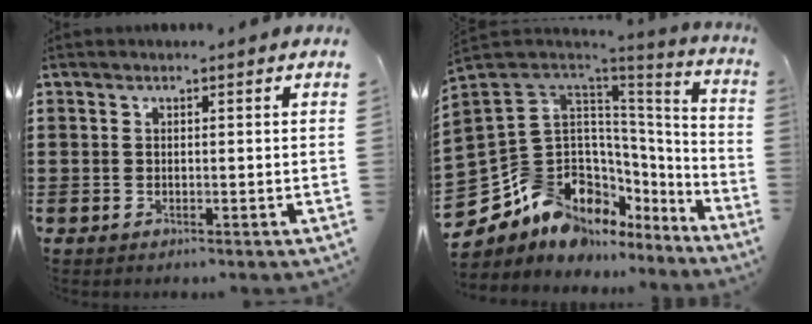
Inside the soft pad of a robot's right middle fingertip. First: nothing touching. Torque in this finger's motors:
{"motor_torque": [2.13, 0.00, 0.26, 0.14]}